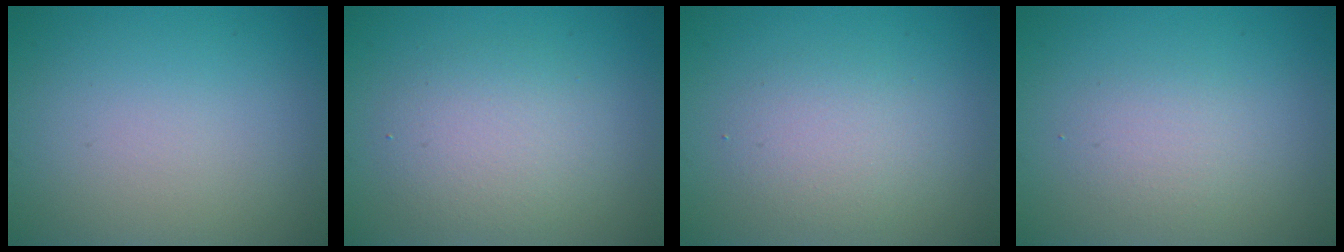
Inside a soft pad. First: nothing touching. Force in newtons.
{"total": 3.4, "press": 3.3, "slide": 0.3}
{"total": 2.5, "press": 2.5, "slide": 0.1}
{"total": 1.8, "press": 1.8, "slide": 0.1}